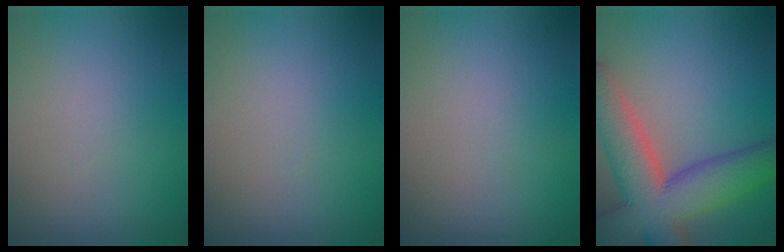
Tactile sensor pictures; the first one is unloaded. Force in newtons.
{"total": 0.0}
{"total": 0.0}
{"total": 11.1, "press": 11.1, "slide": 0.7}